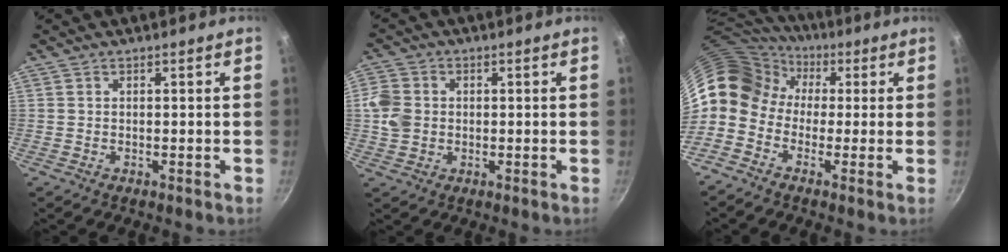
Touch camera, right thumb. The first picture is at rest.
{"total": 6.2, "force": [0.0, 5.3, 3.3], "torque": [-0.052, 0.006, -0.007]}
{"total": 11.5, "force": [1.5, 9.9, 5.6], "torque": [-0.099, 0.026, -0.004]}